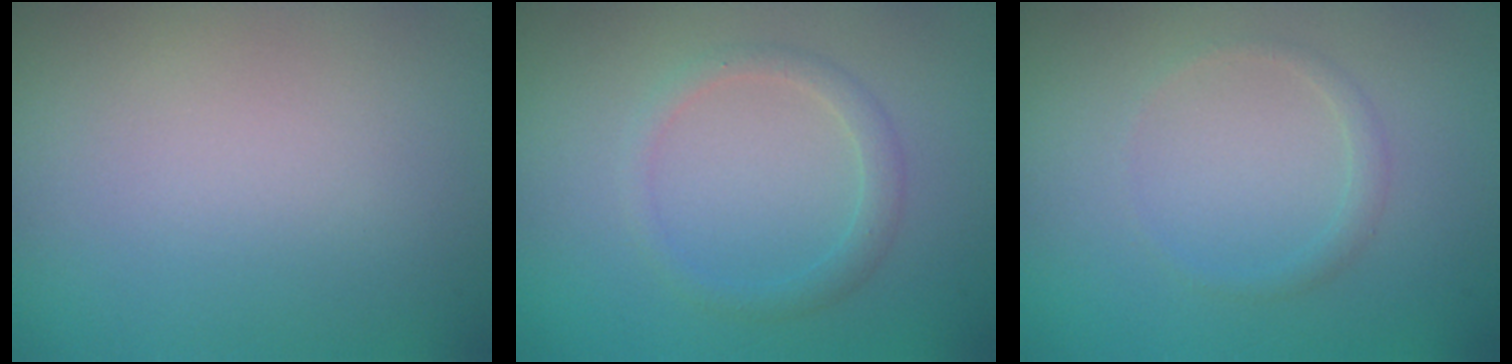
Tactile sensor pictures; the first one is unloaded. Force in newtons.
{"total": 1.6, "press": 1.6, "slide": 0.1}
{"total": 0.9, "press": 0.9, "slide": 0.0}